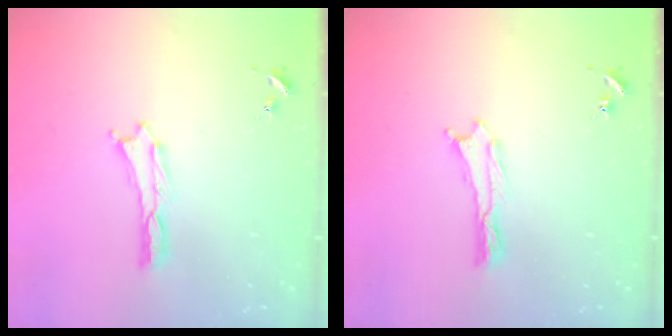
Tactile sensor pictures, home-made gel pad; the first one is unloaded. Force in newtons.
{"total": 0.0}